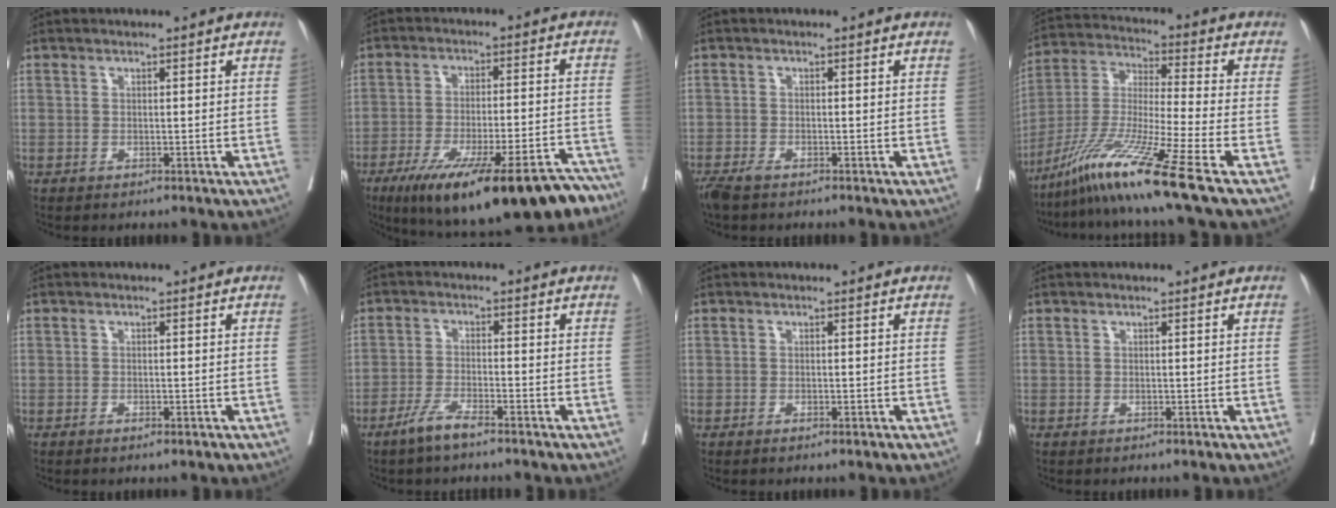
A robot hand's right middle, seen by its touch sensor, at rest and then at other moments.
{"total": 23.2, "force": [-17.2, 4.3, 15.0], "torque": [-0.175, -0.007, -0.249]}
{"total": 2.5, "force": [-1.9, 0.7, 1.5], "torque": [-0.029, -0.006, -0.034]}
{"total": 14.8, "force": [-9.5, -1.9, 11.2], "torque": [-0.234, -0.036, -0.177]}
{"total": 1.4, "force": [-0.8, 0.4, 1.0], "torque": [-0.016, -0.001, -0.009]}
{"total": 3.9, "force": [-3.0, 0.2, 2.5], "torque": [-0.054, -0.004, -0.059]}
{"total": 0.9, "force": [-0.5, 0.2, 0.7], "torque": [-0.012, -0.001, -0.006]}
{"total": 0.0}